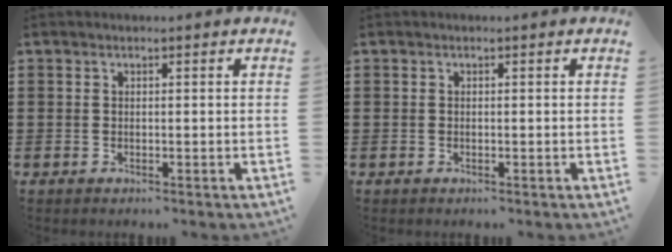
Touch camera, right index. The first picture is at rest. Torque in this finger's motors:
{"motor_torque": [-0.77, 1.37, 0.00, 0.00]}